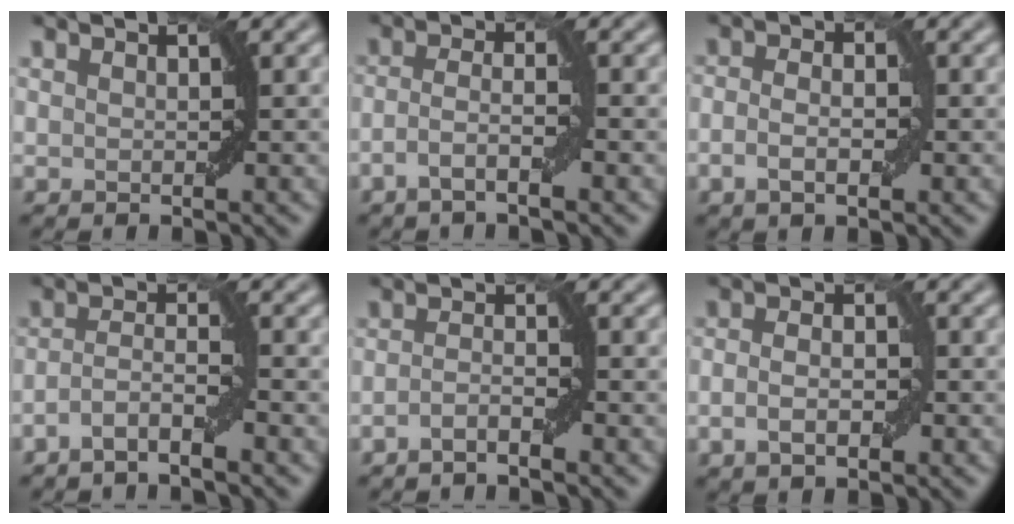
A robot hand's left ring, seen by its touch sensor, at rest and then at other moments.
{"total": 2.5, "force": [-1.3, 0.3, 2.1], "torque": [-0.043, 0.008, -0.034]}
{"total": 2.7, "force": [-0.7, 1.3, 2.3], "torque": [-0.039, 0.000, -0.014]}
{"total": 2.7, "force": [-1.7, 0.3, 2.0], "torque": [-0.040, 0.007, -0.042]}
{"total": 1.6, "force": [-1.0, 0.2, 1.3], "torque": [-0.025, 0.006, -0.023]}
{"total": 3.0, "force": [-0.7, 1.5, 2.5], "torque": [-0.043, 0.000, -0.014]}